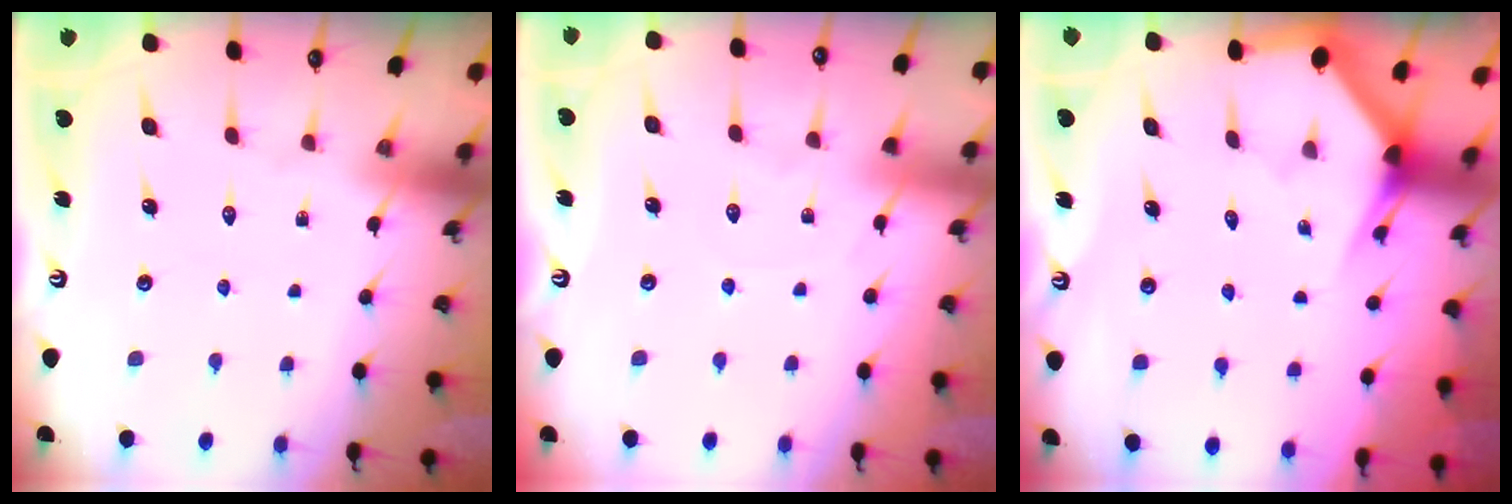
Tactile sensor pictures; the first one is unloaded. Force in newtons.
{"total": 3.0, "press": 2.9, "slide": 0.4}
{"total": 3.0, "press": 3.0, "slide": 0.1}